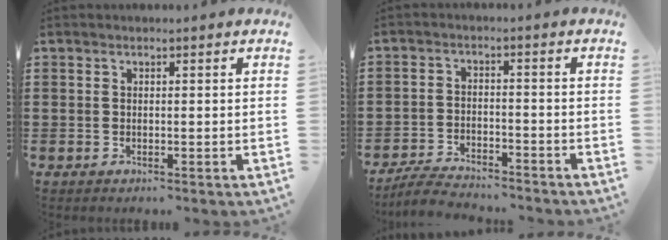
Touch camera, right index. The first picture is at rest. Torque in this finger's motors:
{"motor_torque": [0.35, 0.47, -0.07, -0.21]}